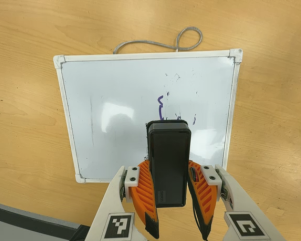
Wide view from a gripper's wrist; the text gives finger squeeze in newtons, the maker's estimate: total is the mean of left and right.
{"total": 8.5, "left": 7.7, "right": 9.3}